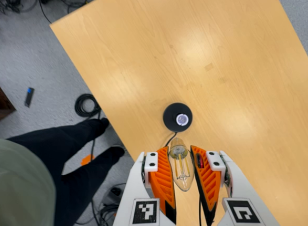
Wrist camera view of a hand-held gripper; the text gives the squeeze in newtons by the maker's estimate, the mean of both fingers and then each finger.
{"total": 19.6, "left": 21.4, "right": 17.8}